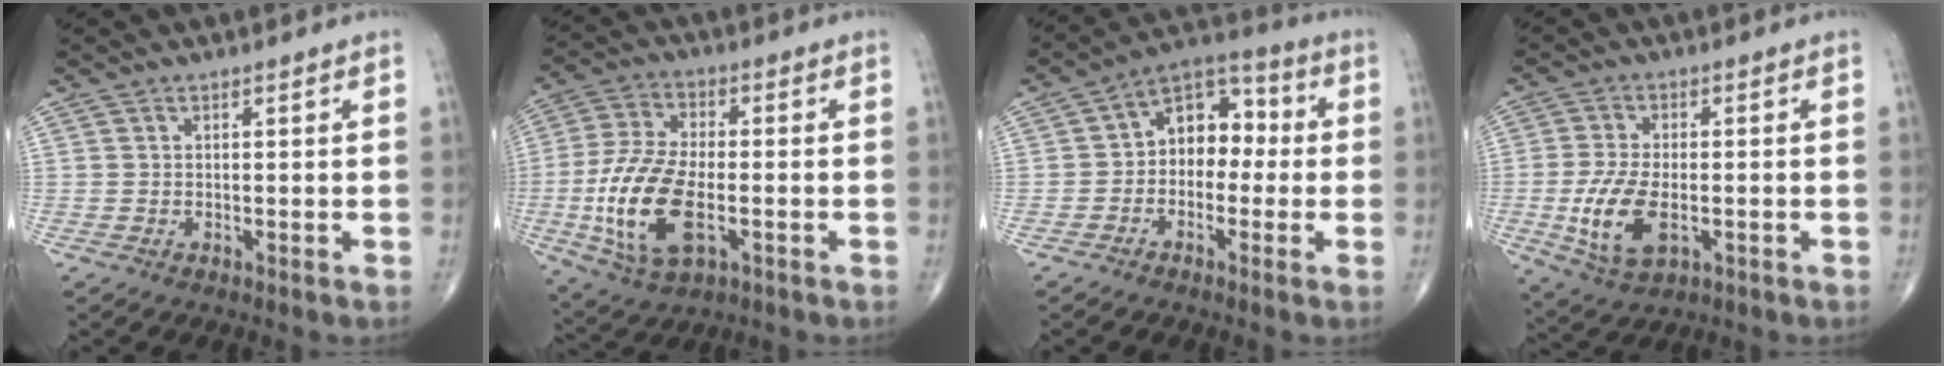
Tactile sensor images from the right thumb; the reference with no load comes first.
{"total": 16.2, "force": [-3.6, 8.0, 13.6], "torque": [-0.286, 0.007, -0.059]}
{"total": 10.0, "force": [-0.4, 7.1, 7.0], "torque": [-0.065, 0.043, -0.027]}
{"total": 10.3, "force": [-2.3, 5.4, 8.4], "torque": [-0.172, -0.004, -0.035]}